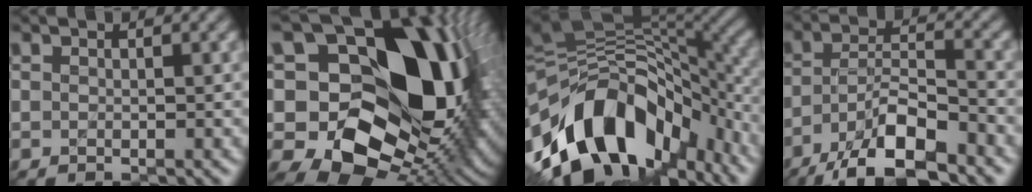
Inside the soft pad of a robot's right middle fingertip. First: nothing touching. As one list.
[{"total": 18.4, "force": [3.8, 13.1, 12.4], "torque": [-0.196, -0.012, 0.092]}, {"total": 14.9, "force": [-5.6, 9.0, 10.6], "torque": [-0.190, 0.005, -0.093]}, {"total": 8.9, "force": [-6.3, 2.6, 5.8], "torque": [-0.099, 0.009, -0.116]}]